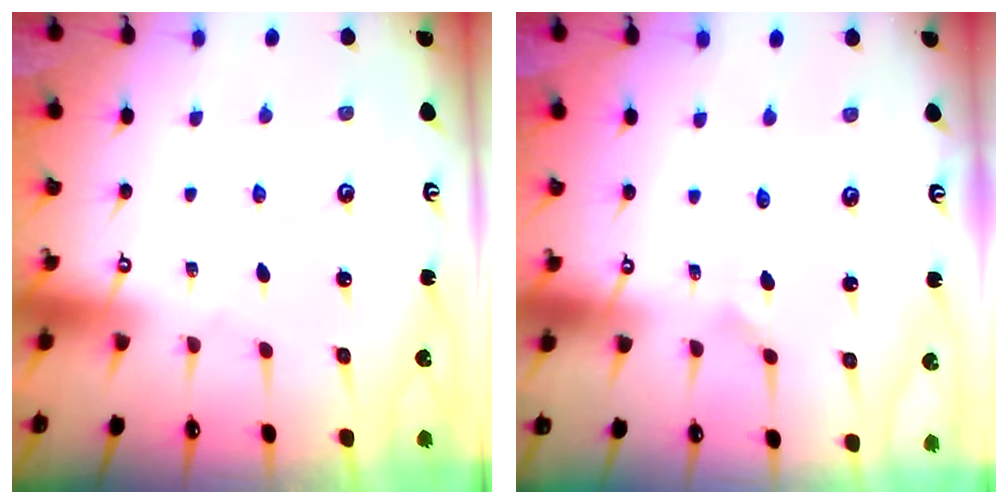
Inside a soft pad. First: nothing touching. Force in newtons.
{"total": 1.5, "press": 1.5, "slide": 0.0}